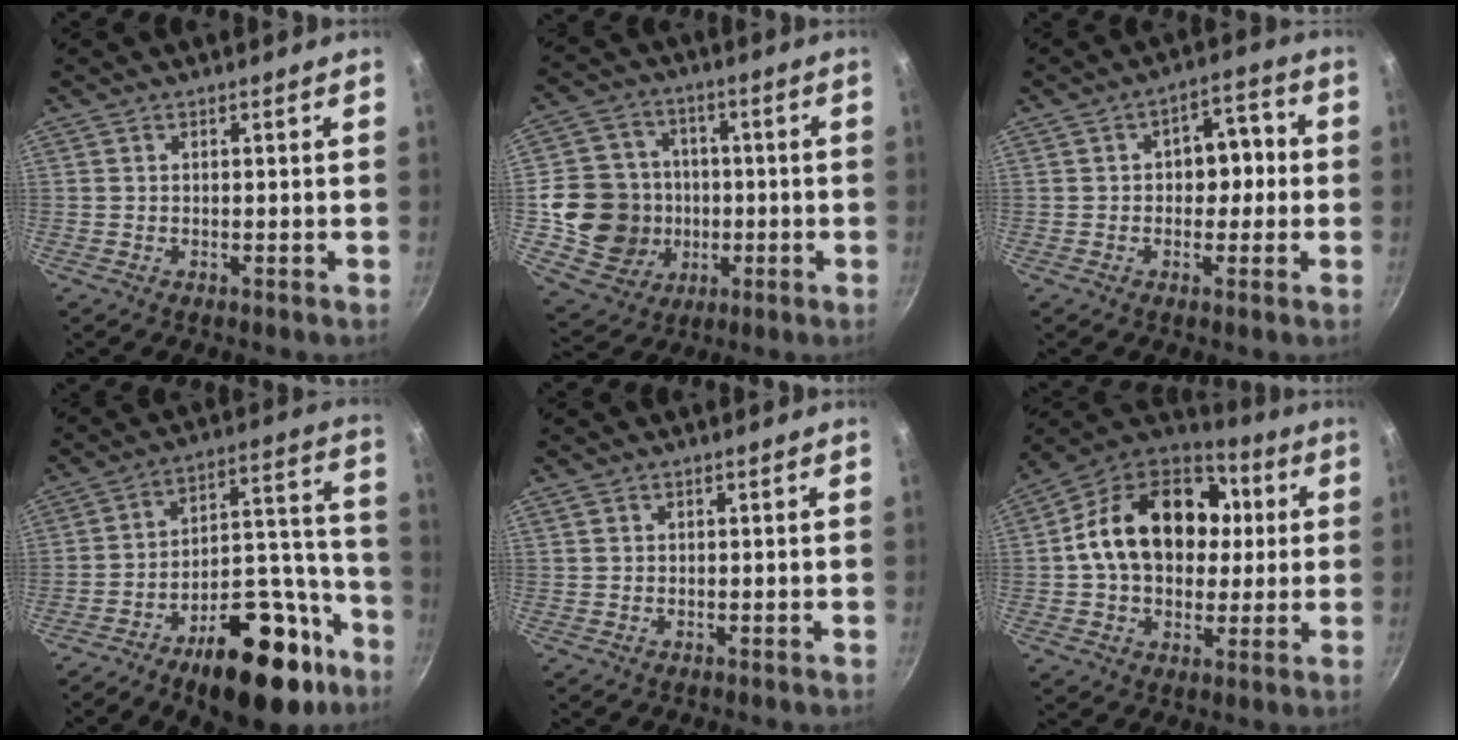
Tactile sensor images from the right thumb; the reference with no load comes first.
{"total": 14.2, "force": [-1.5, 13.2, 5.1], "torque": [-0.070, 0.025, -0.024]}
{"total": 7.5, "force": [0.0, 5.3, 5.4], "torque": [-0.021, 0.023, -0.007]}
{"total": 24.7, "force": [-14.6, 11.6, 16.2], "torque": [-0.172, 0.112, -0.212]}
{"total": 1.1, "force": [0.6, 0.8, 0.5], "torque": [-0.008, 0.002, 0.012]}
{"total": 23.0, "force": [2.9, 16.9, 15.3], "torque": [-0.232, 0.030, 0.037]}